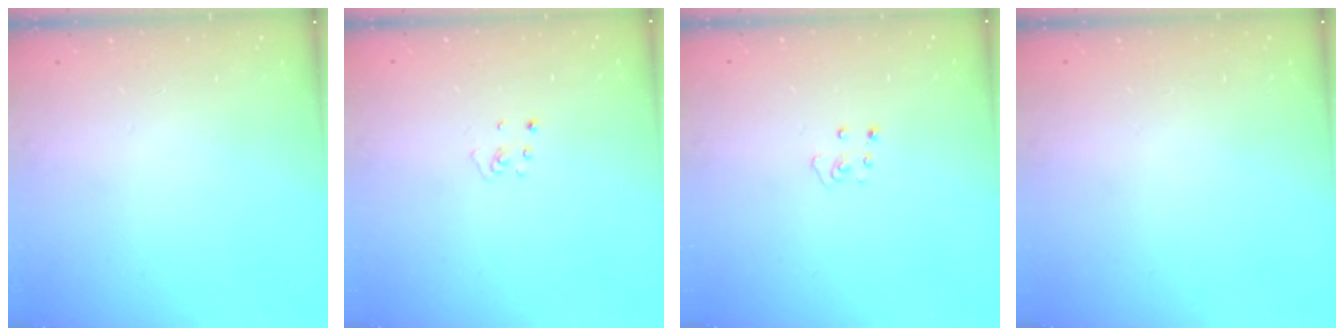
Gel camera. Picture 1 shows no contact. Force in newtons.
{"total": 2.2, "press": 2.2, "slide": 0.2}
{"total": 2.8, "press": 2.8, "slide": 0.2}
{"total": 0.0}